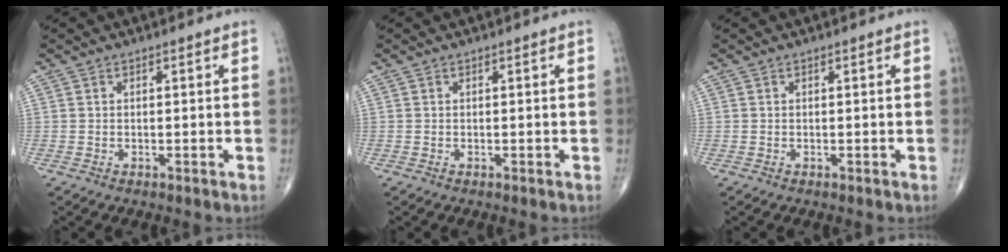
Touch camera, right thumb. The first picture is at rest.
{"total": 0.0}
{"total": 0.0}